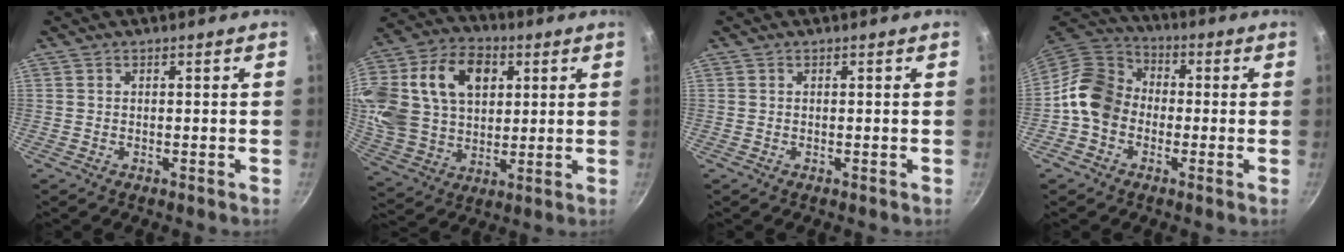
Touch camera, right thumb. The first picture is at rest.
{"total": 27.7, "force": [8.3, 19.5, 17.8], "torque": [-0.373, 0.022, 0.148]}
{"total": 0.0}
{"total": 11.3, "force": [-1.8, 9.4, 6.1], "torque": [-0.079, 0.034, -0.057]}